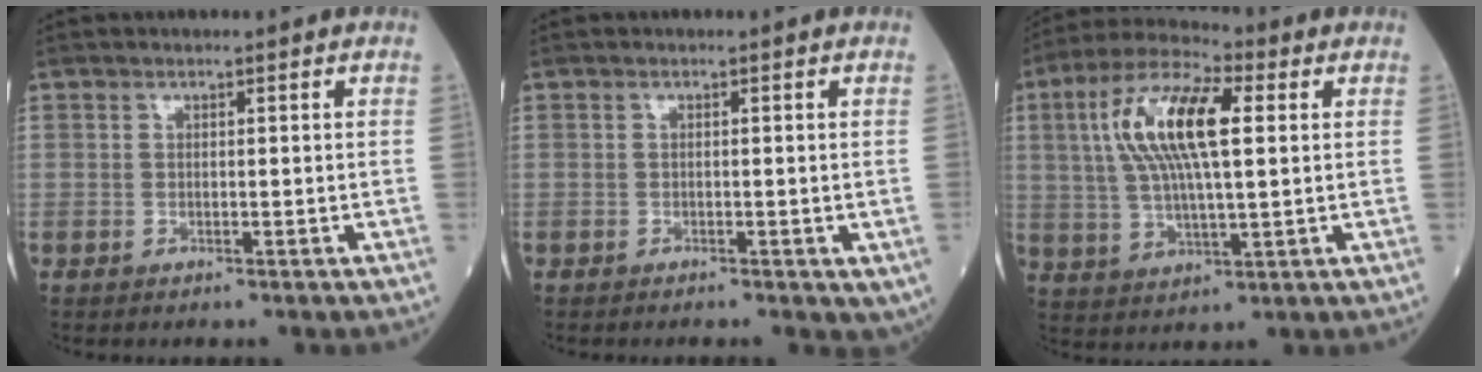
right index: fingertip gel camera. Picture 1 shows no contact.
{"total": 2.6, "force": [-1.2, 1.1, 2.1], "torque": [-0.014, -0.003, -0.019]}
{"total": 13.9, "force": [3.1, 3.8, 13.0], "torque": [-0.267, 0.023, 0.053]}